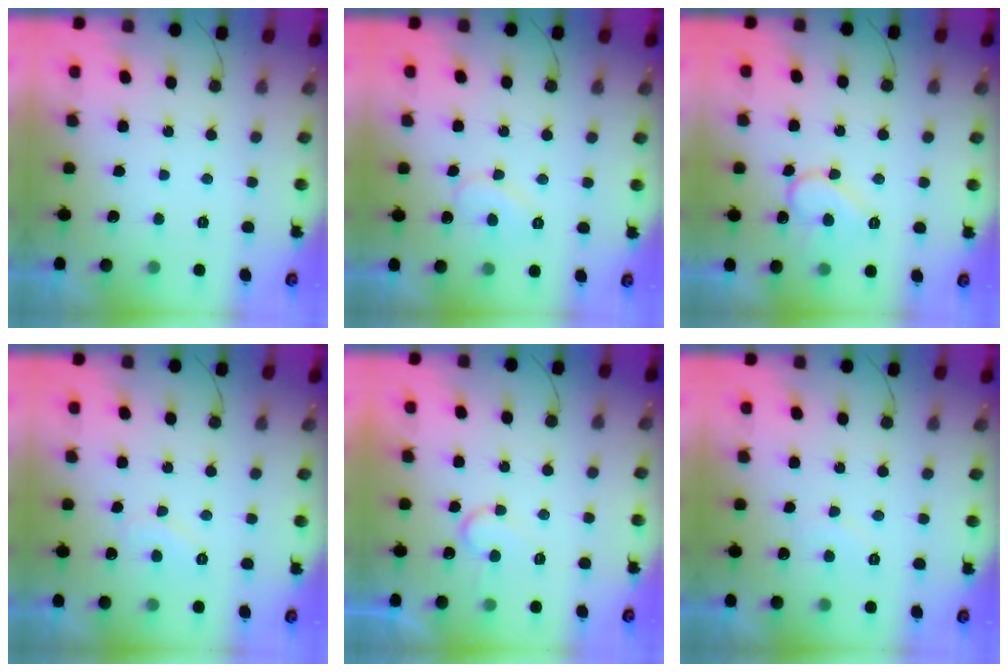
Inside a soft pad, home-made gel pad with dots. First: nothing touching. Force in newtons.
{"total": 7.2, "press": 7.1, "slide": 0.5}
{"total": 10.6, "press": 10.6, "slide": 1.1}
{"total": 7.1, "press": 7.0, "slide": 0.5}
{"total": 7.6, "press": 7.5, "slide": 0.8}
{"total": 4.8, "press": 4.8, "slide": 0.4}